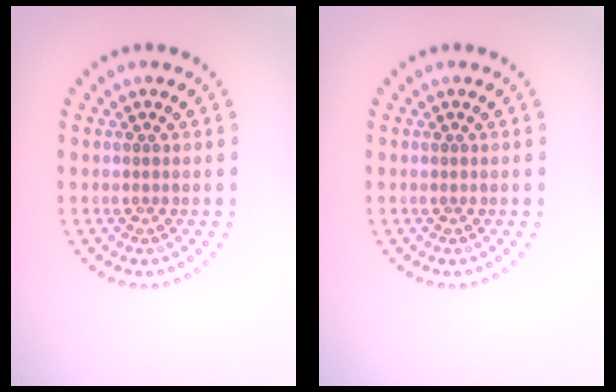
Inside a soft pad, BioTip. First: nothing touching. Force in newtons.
{"total": 0.0}